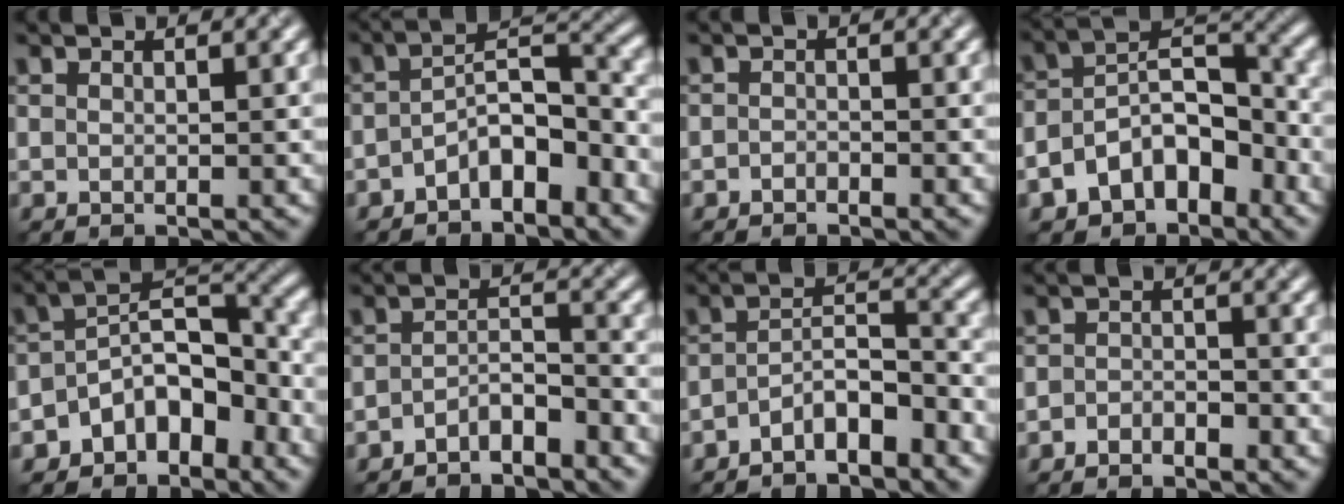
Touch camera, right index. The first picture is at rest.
{"total": 5.5, "force": [-3.0, 2.3, 4.0], "torque": [-0.063, 0.016, -0.060]}
{"total": 0.7, "force": [-0.7, 0.2, 0.1], "torque": [-0.003, 0.005, -0.016]}
{"total": 7.6, "force": [-3.9, 4.7, 4.5], "torque": [-0.064, 0.011, -0.077]}
{"total": 6.2, "force": [-3.2, 3.8, 3.6], "torque": [-0.036, 0.016, -0.067]}
{"total": 2.8, "force": [-2.3, 0.7, 1.5], "torque": [-0.029, 0.010, -0.049]}
{"total": 4.8, "force": [-3.4, 1.5, 3.1], "torque": [-0.055, 0.009, -0.061]}
{"total": 1.7, "force": [-1.2, 0.9, 0.7], "torque": [-0.013, 0.008, -0.026]}